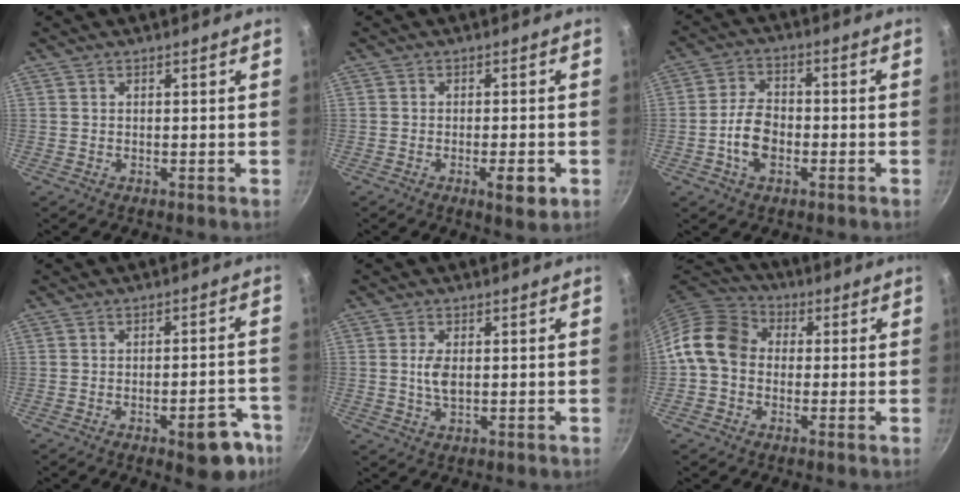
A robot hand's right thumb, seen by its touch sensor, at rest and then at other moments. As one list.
[{"total": 4.9, "force": [-1.9, 1.6, 4.2], "torque": [-0.055, 0.010, -0.023]}, {"total": 7.6, "force": [-2.2, 4.9, 5.4], "torque": [-0.087, 0.023, -0.046]}, {"total": 9.7, "force": [-4.8, 4.3, 7.2], "torque": [-0.037, 0.038, -0.053]}, {"total": 3.6, "force": [0.3, 1.9, 3.1], "torque": [-0.062, -0.002, 0.006]}, {"total": 10.4, "force": [0.0, 8.6, 5.9], "torque": [-0.078, 0.028, -0.022]}]